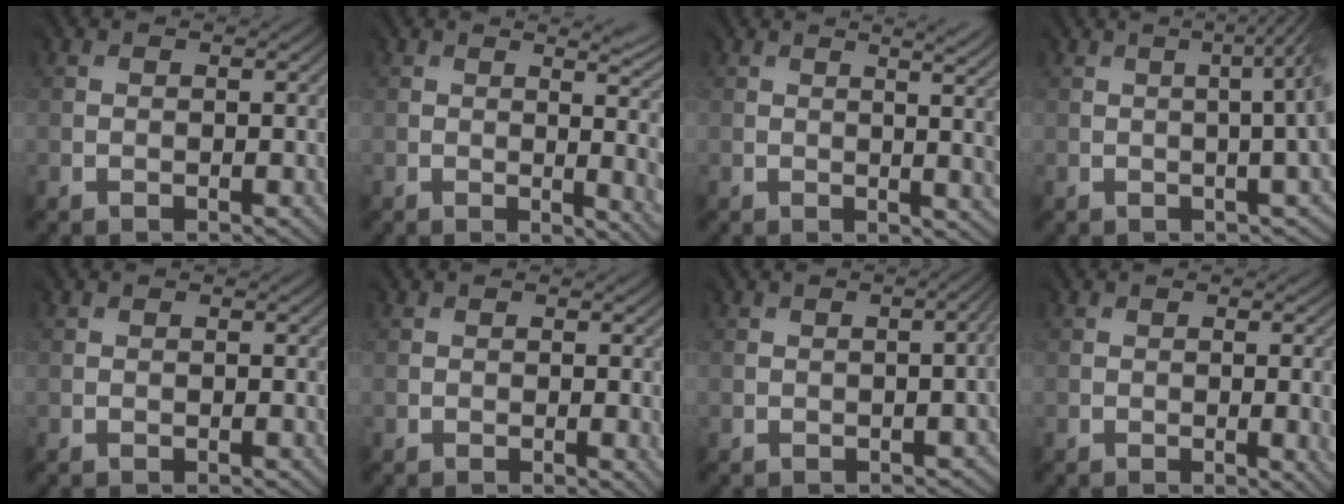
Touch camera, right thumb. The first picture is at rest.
{"total": 8.7, "force": [0.1, 3.8, 7.8], "torque": [-0.052, 0.016, 0.000]}
{"total": 7.7, "force": [0.7, 2.7, 7.2], "torque": [-0.067, 0.022, 0.006]}
{"total": 7.9, "force": [0.5, 2.7, 7.4], "torque": [-0.065, 0.022, 0.000]}
{"total": 0.0}
{"total": 1.9, "force": [-0.3, 0.7, 1.7], "torque": [-0.025, -0.006, -0.003]}
{"total": 2.5, "force": [-0.4, 0.9, 2.3], "torque": [-0.012, 0.000, -0.001]}
{"total": 3.7, "force": [-0.5, 1.3, 3.4], "torque": [-0.040, -0.010, 0.000]}